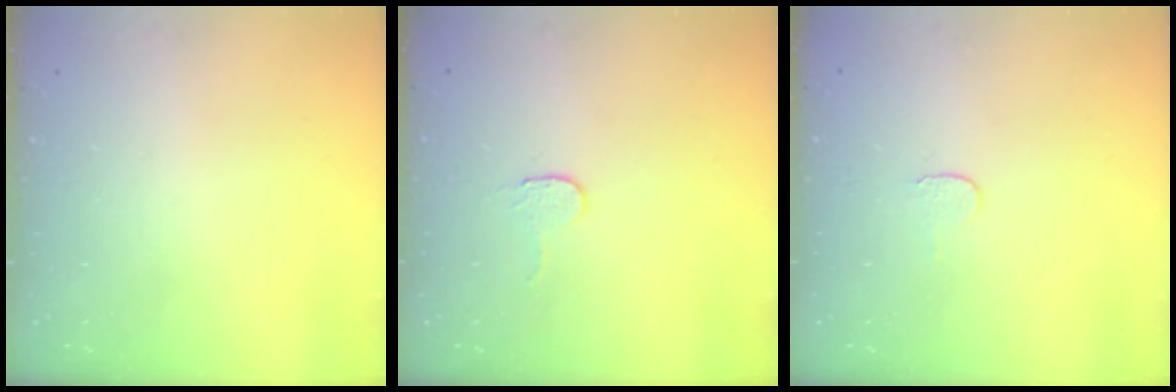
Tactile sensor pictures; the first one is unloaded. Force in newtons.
{"total": 2.7, "press": 2.7, "slide": 0.2}
{"total": 3.8, "press": 3.8, "slide": 0.4}